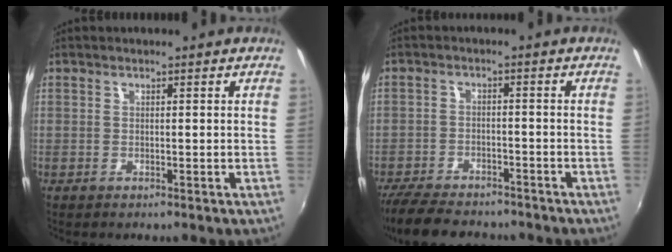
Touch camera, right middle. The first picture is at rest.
{"total": 11.8, "force": [-9.8, 4.6, 4.7], "torque": [-0.126, -0.008, -0.159]}